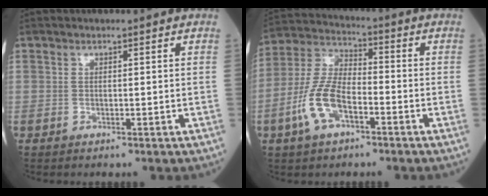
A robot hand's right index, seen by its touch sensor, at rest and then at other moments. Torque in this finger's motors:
{"motor_torque": [0.34, -0.21, 0.27, 0.13]}